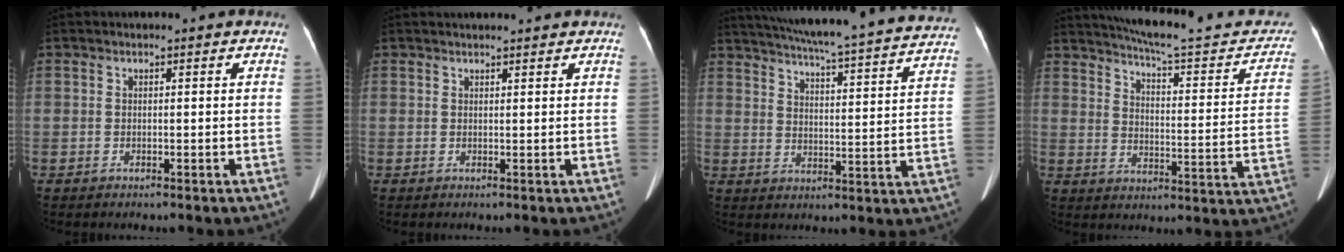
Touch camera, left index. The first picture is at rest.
{"total": 3.1, "force": [2.9, 0.4, 0.9], "torque": [-0.013, 0.018, 0.037]}
{"total": 30.3, "force": [27.6, 1.7, 12.5], "torque": [-0.203, -0.052, 0.343]}
{"total": 22.3, "force": [19.7, 3.9, 9.8], "torque": [-0.128, -0.028, 0.242]}